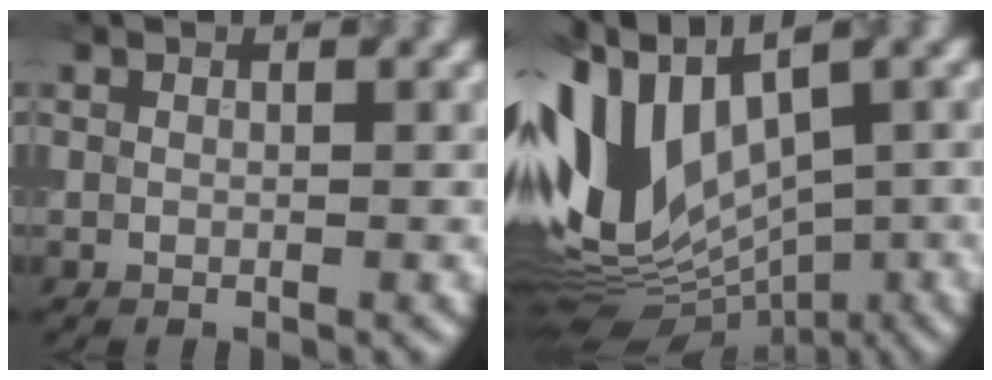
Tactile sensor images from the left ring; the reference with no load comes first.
{"total": 13.0, "force": [0.9, 7.7, 10.4], "torque": [-0.219, 0.004, 0.023]}